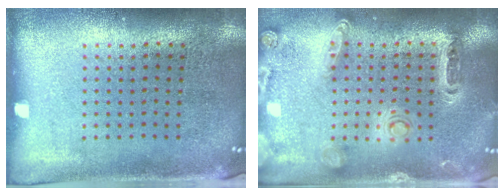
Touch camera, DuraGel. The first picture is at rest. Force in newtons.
{"total": 1.5, "press": 1.4, "slide": 0.2}